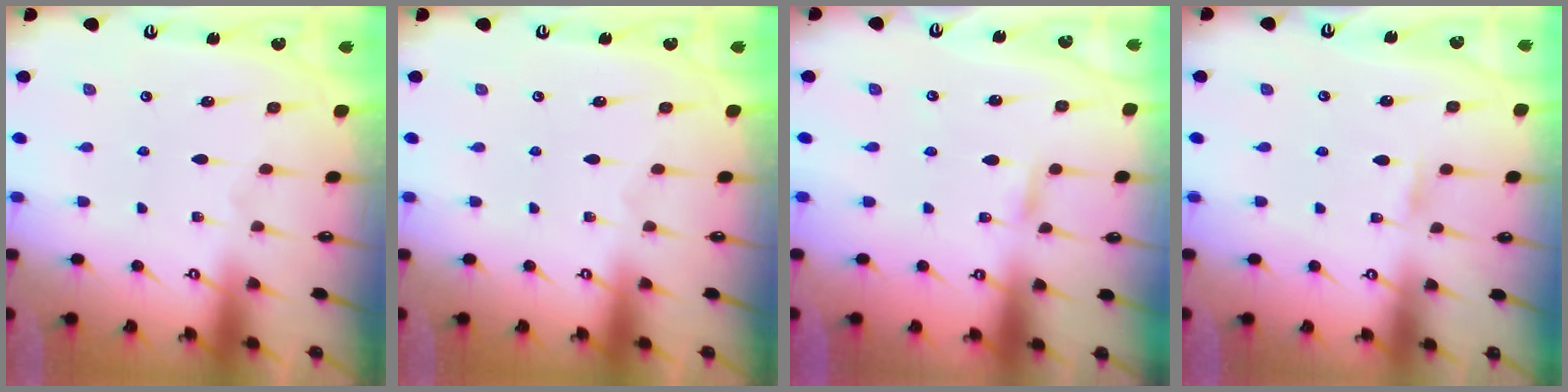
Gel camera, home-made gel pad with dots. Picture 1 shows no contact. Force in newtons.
{"total": 0.0}
{"total": 2.4, "press": 2.4, "slide": 0.2}
{"total": 1.3, "press": 1.3, "slide": 0.1}